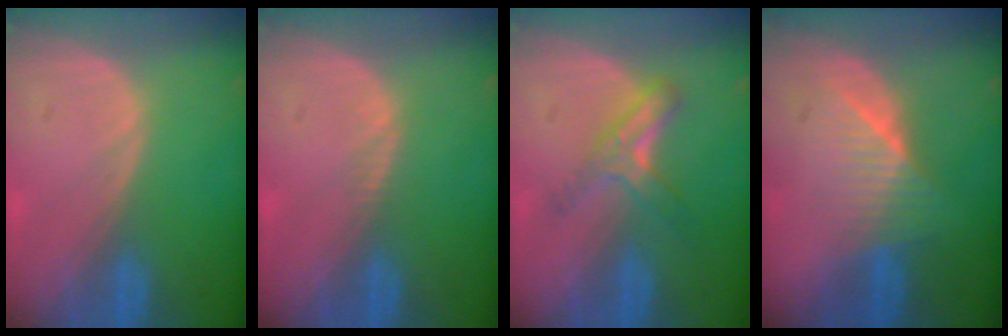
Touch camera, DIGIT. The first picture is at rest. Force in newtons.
{"total": 0.7, "press": 0.6, "slide": 0.4}
{"total": 5.5, "press": 4.9, "slide": 2.6}
{"total": 6.1, "press": 5.7, "slide": 2.1}